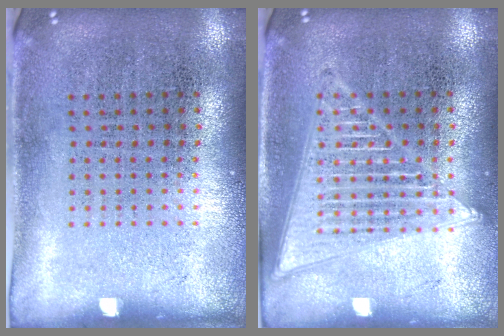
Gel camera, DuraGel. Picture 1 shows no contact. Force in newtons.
{"total": 2.0, "press": 2.0, "slide": 0.2}